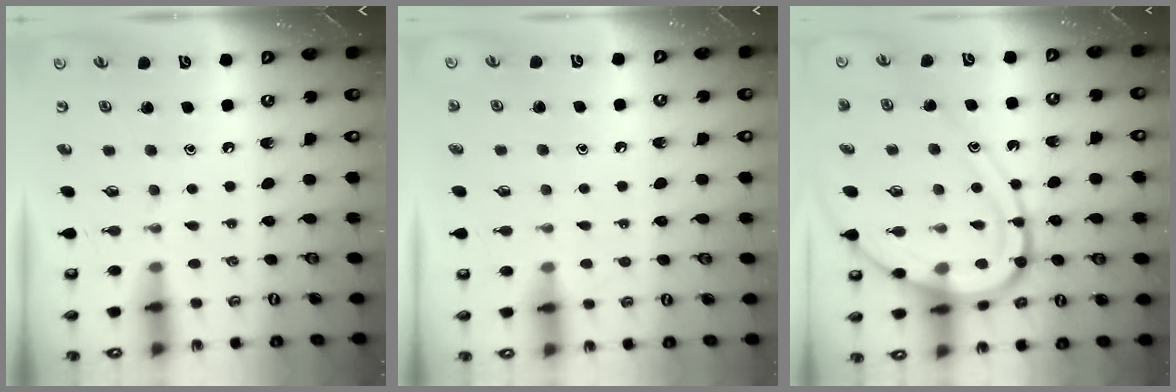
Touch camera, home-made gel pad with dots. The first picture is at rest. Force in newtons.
{"total": 3.0, "press": 3.0, "slide": 0.3}
{"total": 15.4, "press": 15.4, "slide": 1.5}